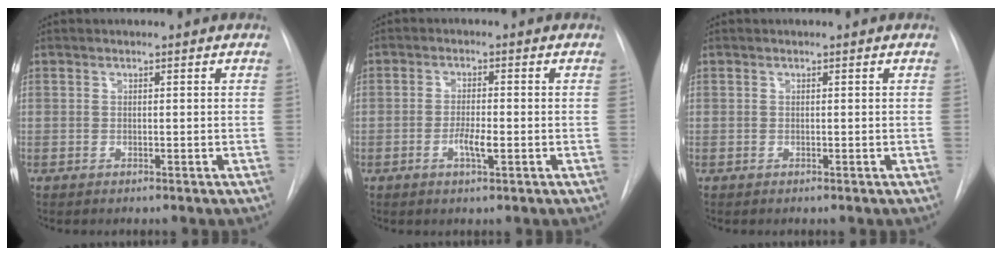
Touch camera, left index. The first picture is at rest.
{"total": 3.2, "force": [-1.0, 0.6, 3.0], "torque": [-0.057, -0.001, -0.017]}
{"total": 0.0}